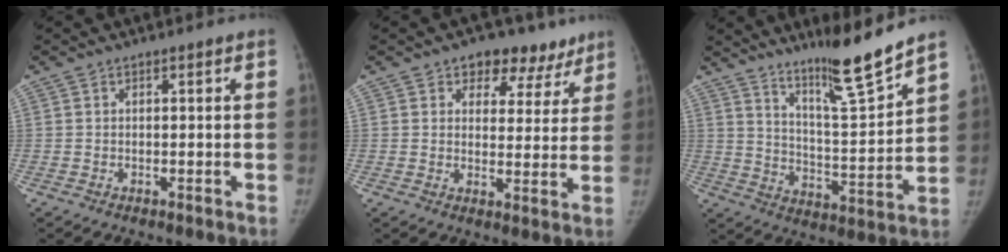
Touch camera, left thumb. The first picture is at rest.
{"total": 9.6, "force": [6.4, 6.4, 3.4], "torque": [0.015, -0.021, 0.079]}
{"total": 12.9, "force": [10.5, 0.1, 7.5], "torque": [-0.105, -0.083, 0.181]}